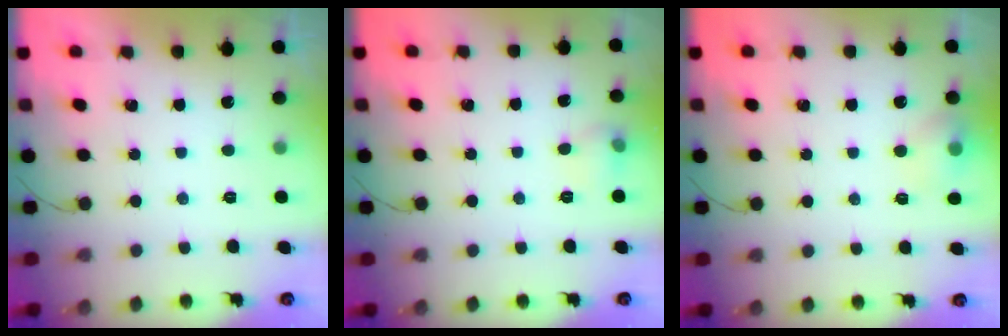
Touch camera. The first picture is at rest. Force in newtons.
{"total": 5.6, "press": 5.4, "slide": 1.5}
{"total": 7.9, "press": 7.7, "slide": 1.5}